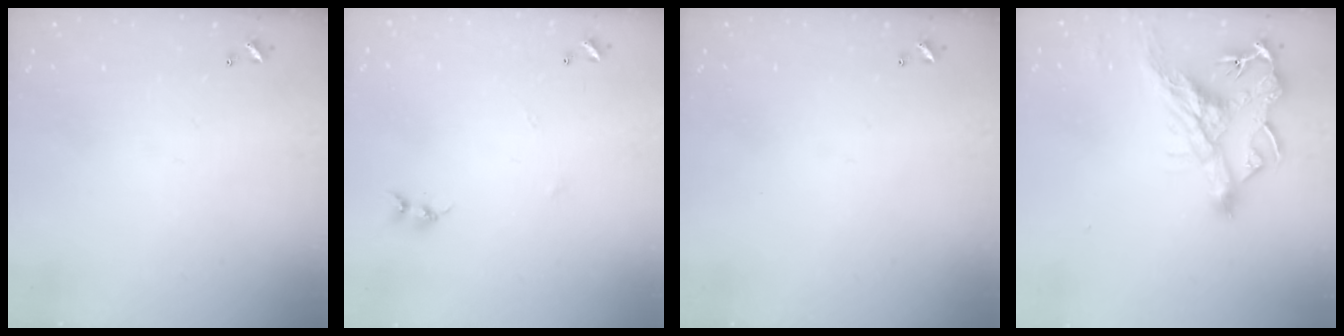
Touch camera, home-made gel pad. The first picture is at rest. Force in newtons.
{"total": 5.8, "press": 5.8, "slide": 0.7}
{"total": 0.0}
{"total": 10.3, "press": 10.2, "slide": 1.7}